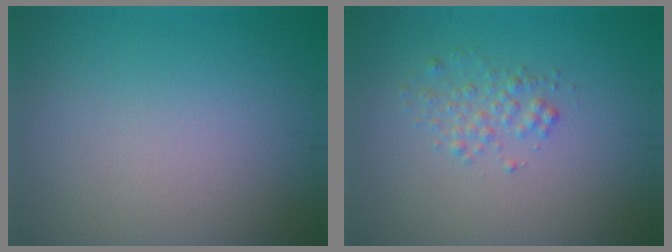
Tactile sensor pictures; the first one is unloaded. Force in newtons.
{"total": 1.6, "press": 1.6, "slide": 0.1}